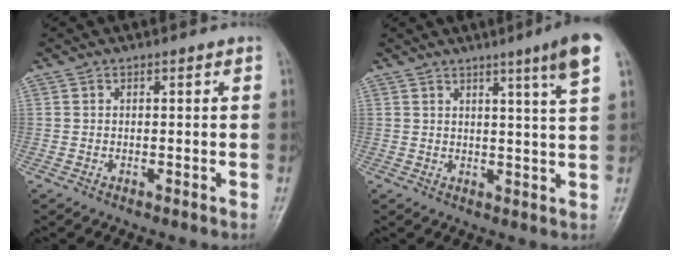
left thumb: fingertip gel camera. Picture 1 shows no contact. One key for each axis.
{"total": 7.3, "fx": 4.1, "fy": -0.6, "fz": 6.0, "tx": -0.085, "ty": -0.021, "tz": 0.053}